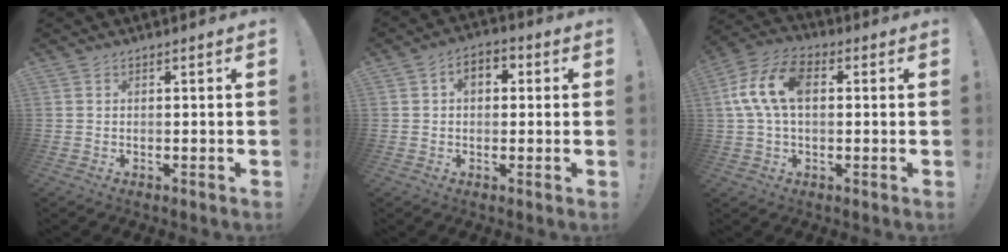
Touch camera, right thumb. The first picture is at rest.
{"total": 5.1, "force": [0.8, 3.8, 3.3], "torque": [-0.049, 0.007, 0.012]}
{"total": 12.9, "force": [1.7, 7.8, 10.2], "torque": [-0.200, 0.013, 0.033]}